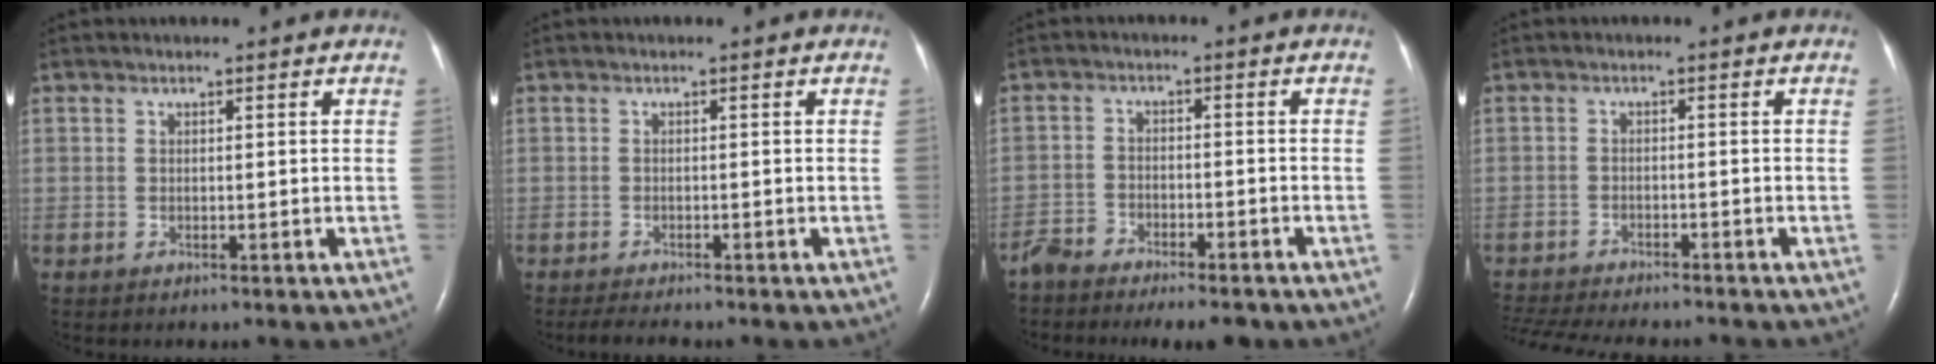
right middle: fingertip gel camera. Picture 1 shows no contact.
{"total": 3.2, "force": [-2.8, 0.5, 1.6], "torque": [-0.031, -0.009, -0.041]}
{"total": 8.1, "force": [-7.0, 2.3, 3.2], "torque": [-0.046, -0.002, -0.110]}
{"total": 14.2, "force": [-12.6, 2.7, 5.9], "torque": [-0.132, -0.019, -0.182]}